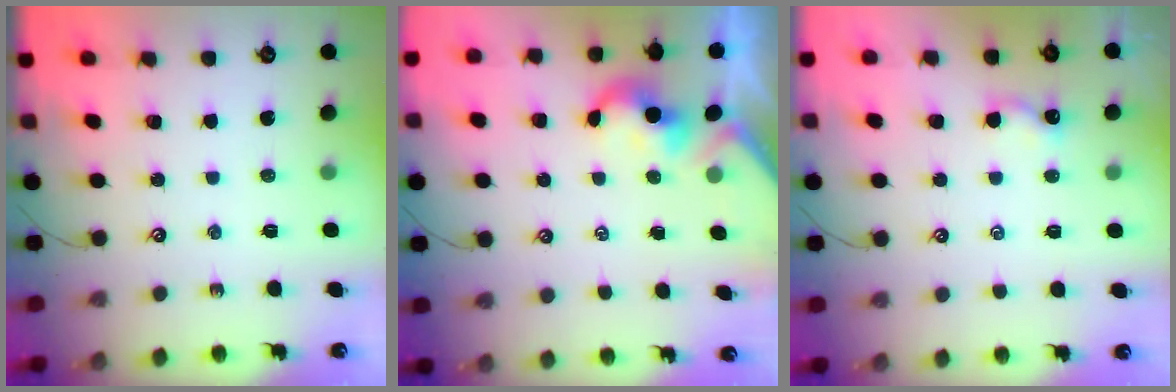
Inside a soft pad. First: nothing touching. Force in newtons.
{"total": 1.0, "press": 0.9, "slide": 0.5}
{"total": 1.4, "press": 1.4, "slide": 0.2}